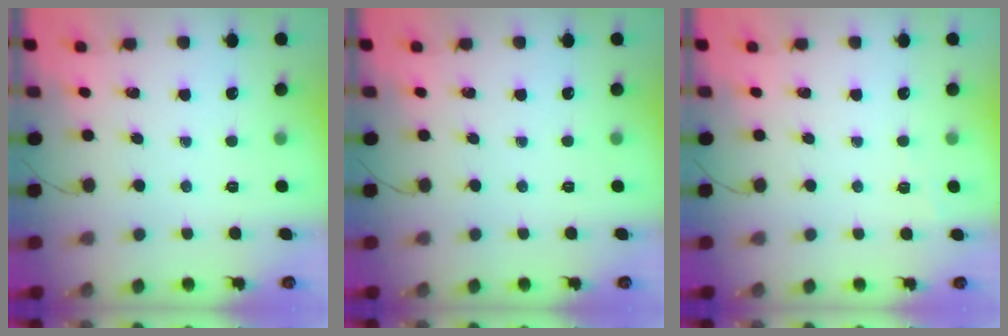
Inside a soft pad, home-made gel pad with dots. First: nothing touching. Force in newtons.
{"total": 0.0}
{"total": 5.5, "press": 5.3, "slide": 1.4}